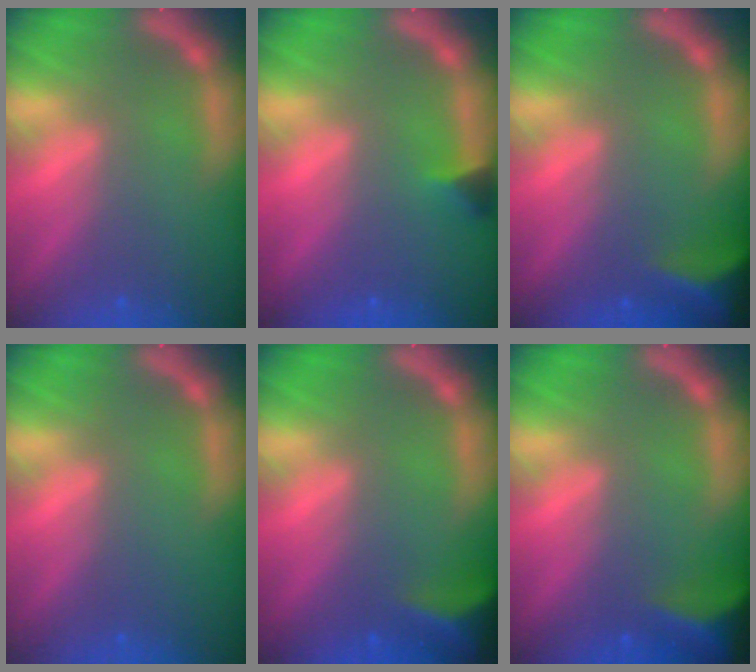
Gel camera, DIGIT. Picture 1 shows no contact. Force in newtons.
{"total": 1.4}
{"total": 6.0}
{"total": 0.0}
{"total": 5.4}
{"total": 7.0}